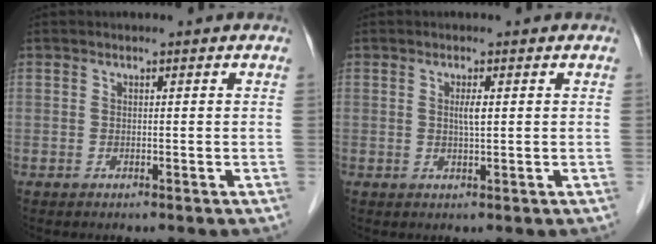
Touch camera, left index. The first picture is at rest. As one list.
[{"total": 1.6, "force": [0.3, 0.1, 1.6], "torque": [-0.033, -0.001, 0.006]}]